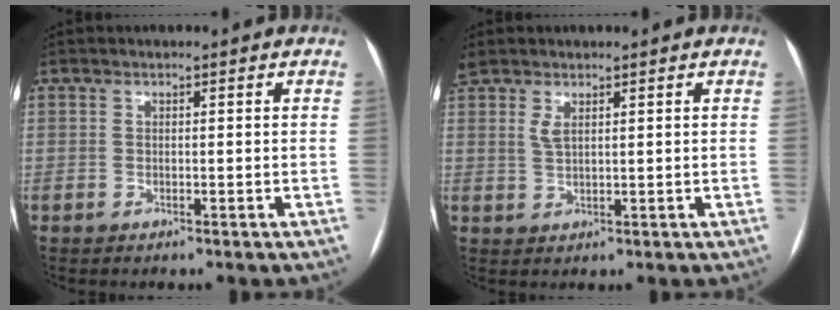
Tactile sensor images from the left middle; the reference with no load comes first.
{"total": 3.4, "force": [2.2, 1.3, 2.3], "torque": [-0.069, 0.007, 0.052]}